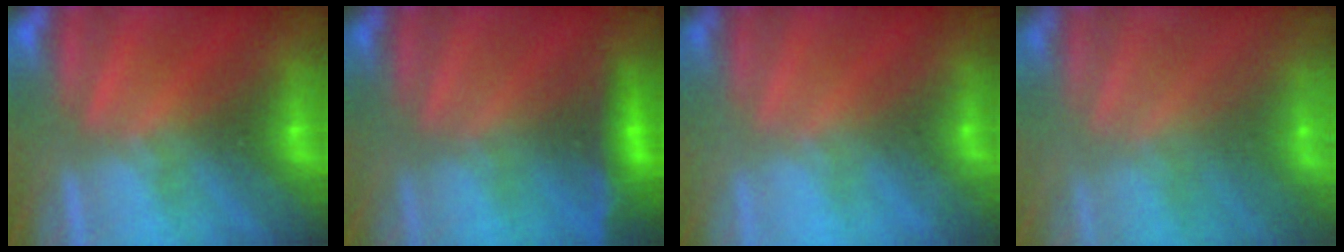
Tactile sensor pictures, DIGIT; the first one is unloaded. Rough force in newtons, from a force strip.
{"total": 2.4}
{"total": 1.8}
{"total": 2.0}